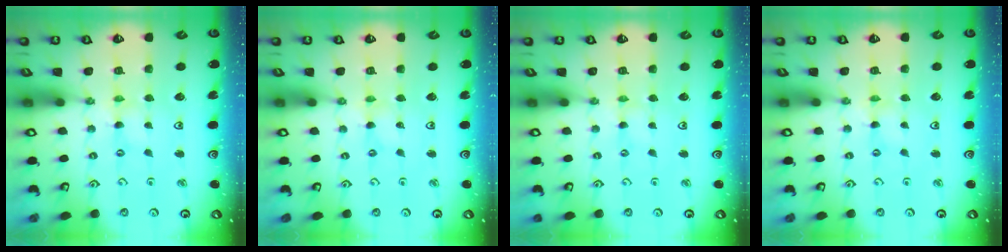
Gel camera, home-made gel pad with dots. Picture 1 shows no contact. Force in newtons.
{"total": 0.0}
{"total": 0.0}
{"total": 0.0}